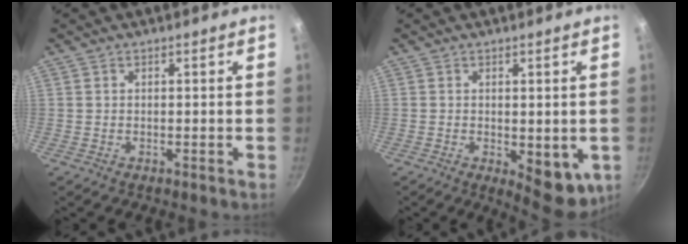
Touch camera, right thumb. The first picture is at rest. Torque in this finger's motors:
{"motor_torque": [-0.32, 0.51, -0.01, 0.02, 0.04]}